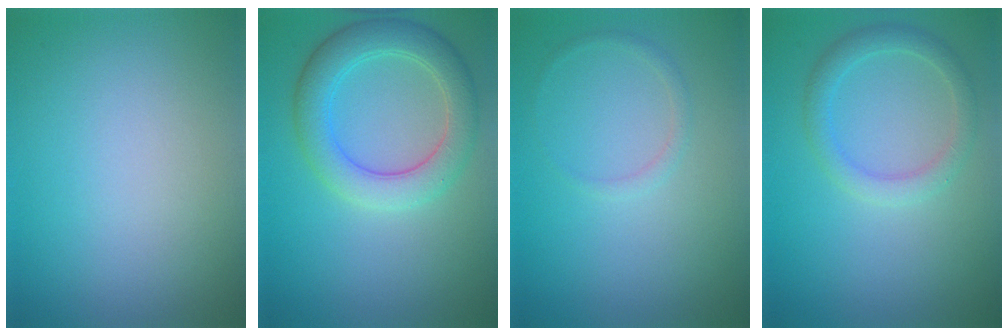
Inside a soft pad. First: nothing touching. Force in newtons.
{"total": 4.9, "press": 4.9, "slide": 0.3}
{"total": 0.8, "press": 0.8, "slide": 0.0}
{"total": 2.3, "press": 2.3, "slide": 0.1}